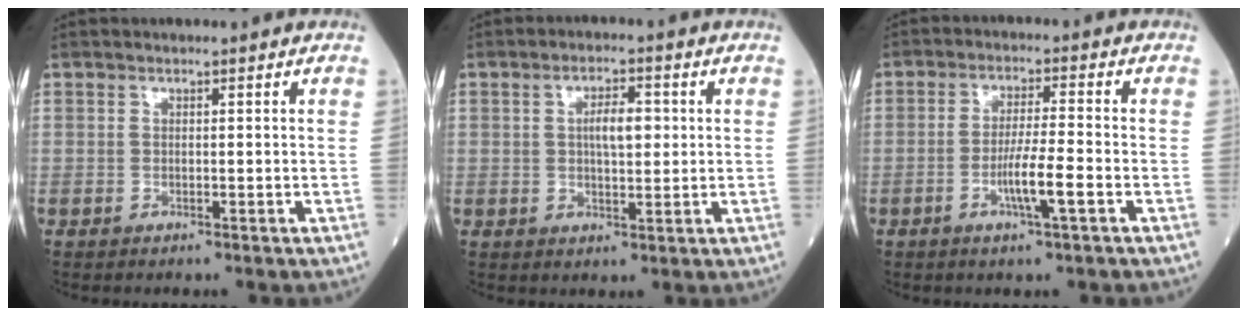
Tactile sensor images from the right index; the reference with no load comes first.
{"total": 4.9, "force": [0.8, 1.6, 4.6], "torque": [-0.078, 0.008, 0.014]}
{"total": 5.9, "force": [-2.2, -0.1, 5.5], "torque": [-0.099, -0.006, -0.042]}